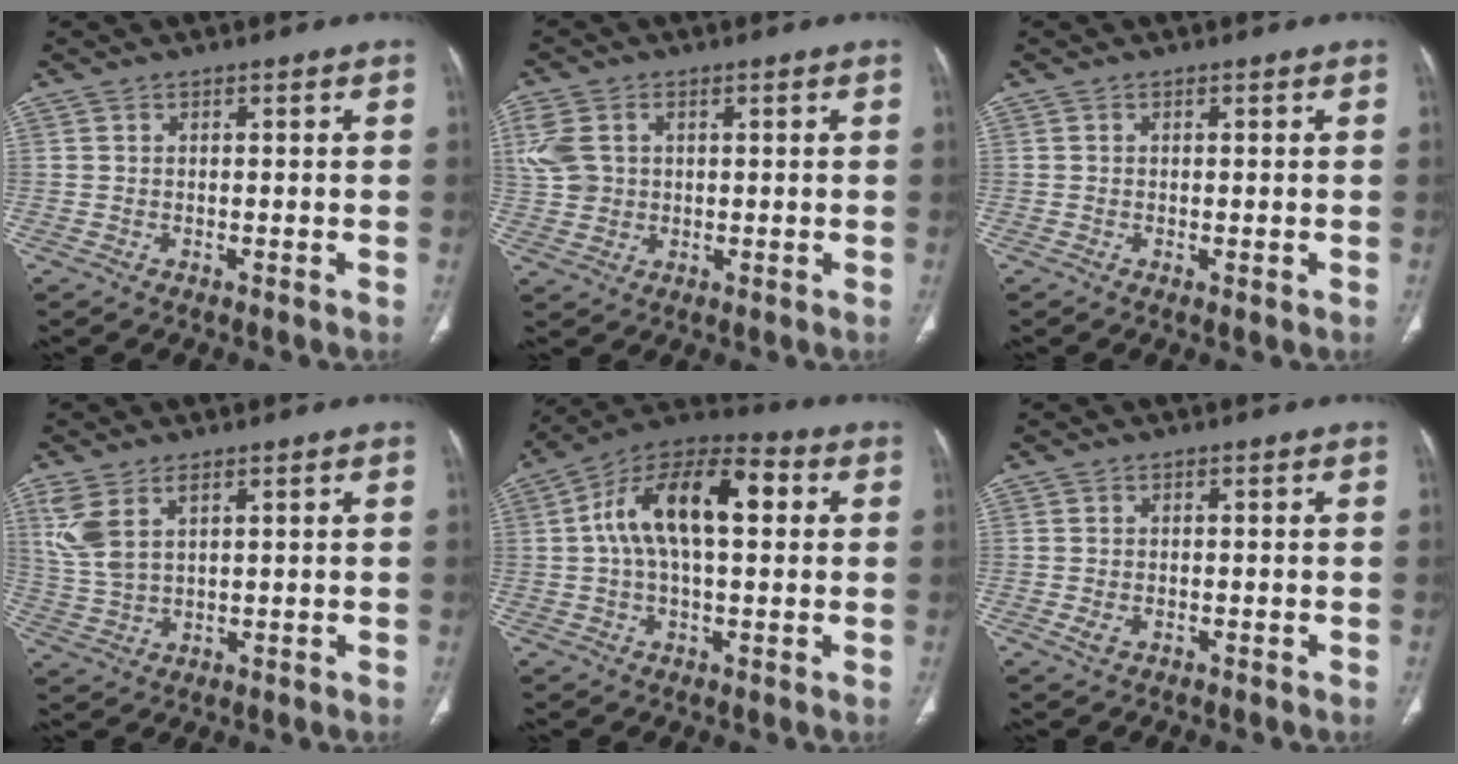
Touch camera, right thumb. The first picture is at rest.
{"total": 7.2, "force": [1.8, 5.4, 4.3], "torque": [-0.094, 0.004, 0.041]}
{"total": 0.7, "force": [-0.2, 0.2, 0.6], "torque": [-0.014, -0.004, -0.002]}
{"total": 7.3, "force": [3.4, 3.6, 5.4], "torque": [-0.129, -0.004, 0.080]}
{"total": 16.9, "force": [3.1, 8.4, 14.4], "torque": [-0.240, 0.037, 0.044]}
{"total": 1.9, "force": [-0.5, 1.2, 1.4], "torque": [-0.032, 0.003, -0.008]}